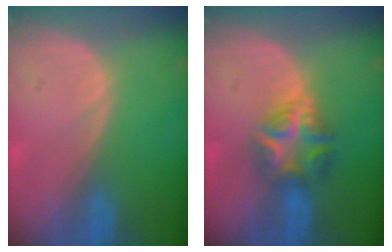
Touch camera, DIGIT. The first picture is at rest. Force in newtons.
{"total": 6.1, "press": 6.1, "slide": 0.9}